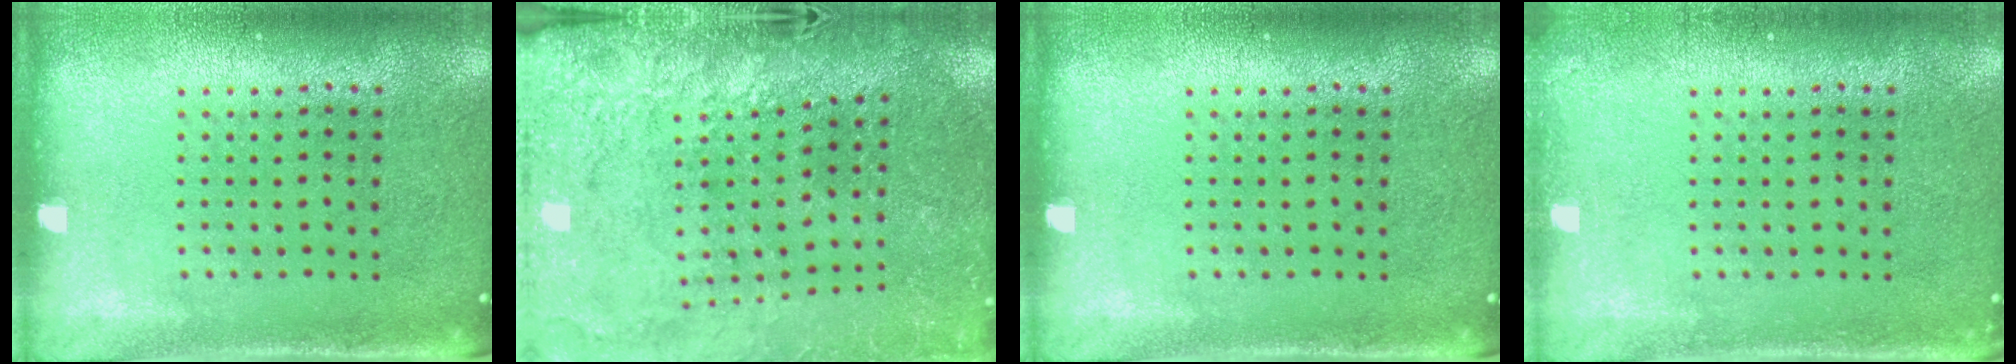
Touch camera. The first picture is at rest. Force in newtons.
{"total": 3.2, "press": 3.1, "slide": 0.7}
{"total": 0.0}
{"total": 0.6, "press": 0.6, "slide": 0.1}